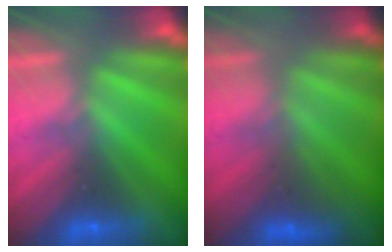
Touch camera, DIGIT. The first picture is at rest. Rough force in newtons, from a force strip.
{"total": 3.0}